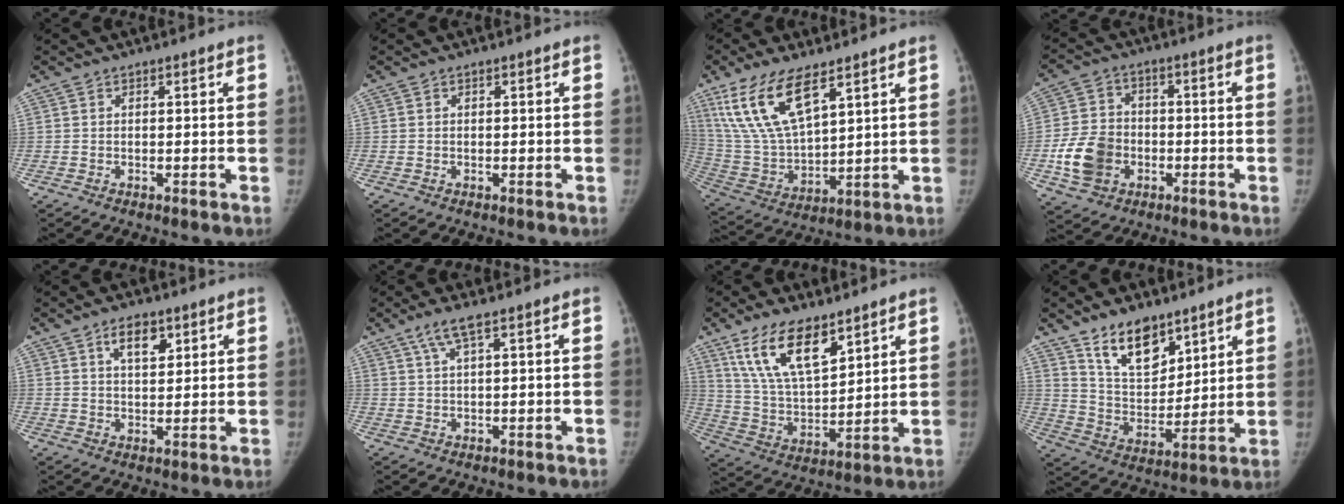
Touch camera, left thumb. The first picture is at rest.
{"total": 0.0}
{"total": 15.8, "force": [9.1, 6.1, 11.4], "torque": [-0.219, -0.033, 0.191]}
{"total": 10.6, "force": [-3.0, 8.4, 5.6], "torque": [-0.093, 0.015, -0.054]}
{"total": 5.4, "force": [3.0, 2.8, 3.6], "torque": [-0.043, -0.018, 0.049]}
{"total": 3.6, "force": [2.0, 0.3, 3.0], "torque": [-0.074, 0.003, 0.049]}
{"total": 14.7, "force": [9.3, 6.1, 9.6], "torque": [-0.153, -0.044, 0.187]}
{"total": 12.7, "force": [8.9, 6.4, 6.4], "torque": [-0.073, -0.067, 0.170]}